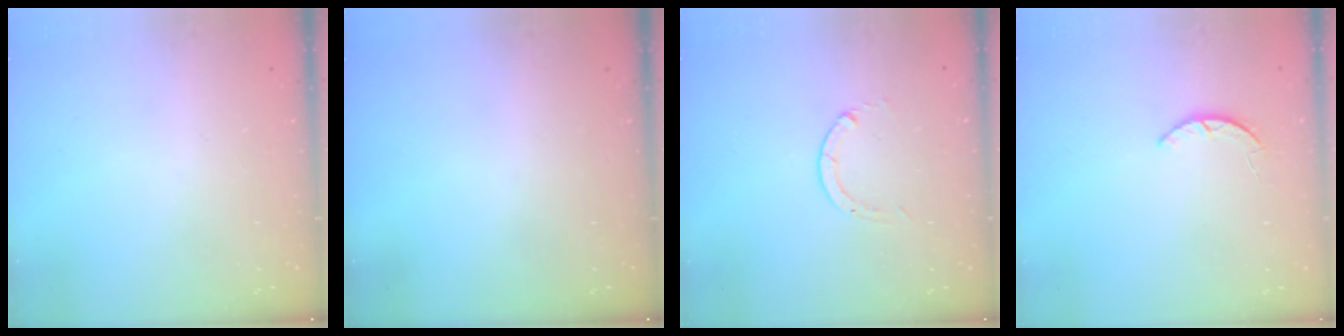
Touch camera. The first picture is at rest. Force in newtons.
{"total": 0.0}
{"total": 0.6, "press": 0.5, "slide": 0.1}
{"total": 1.9, "press": 1.9, "slide": 0.3}